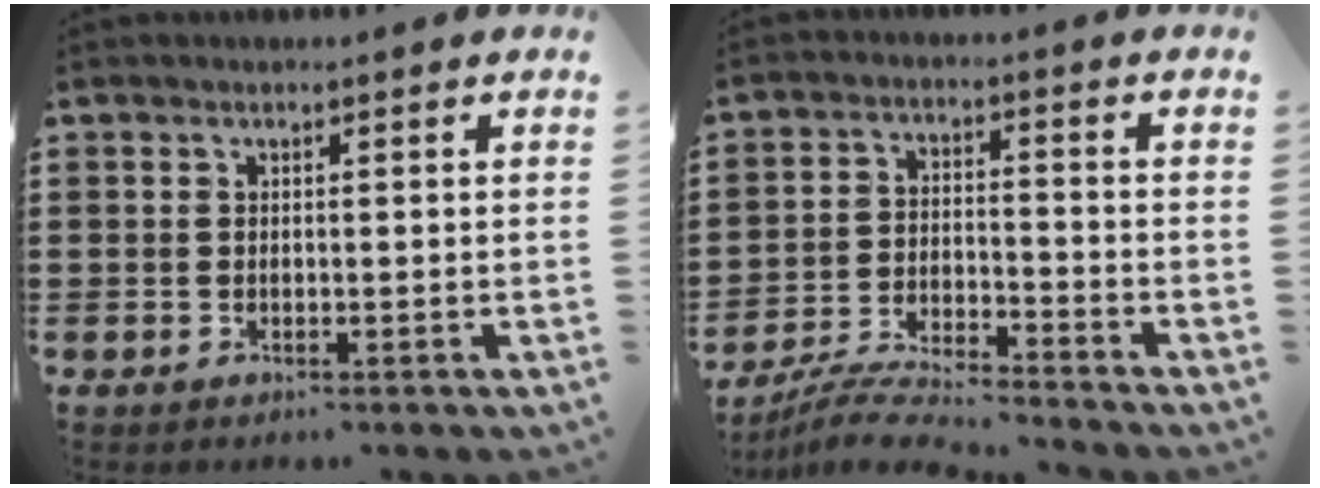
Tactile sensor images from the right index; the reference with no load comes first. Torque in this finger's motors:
{"motor_torque": [-1.07, 1.07, 0.05, -0.02]}